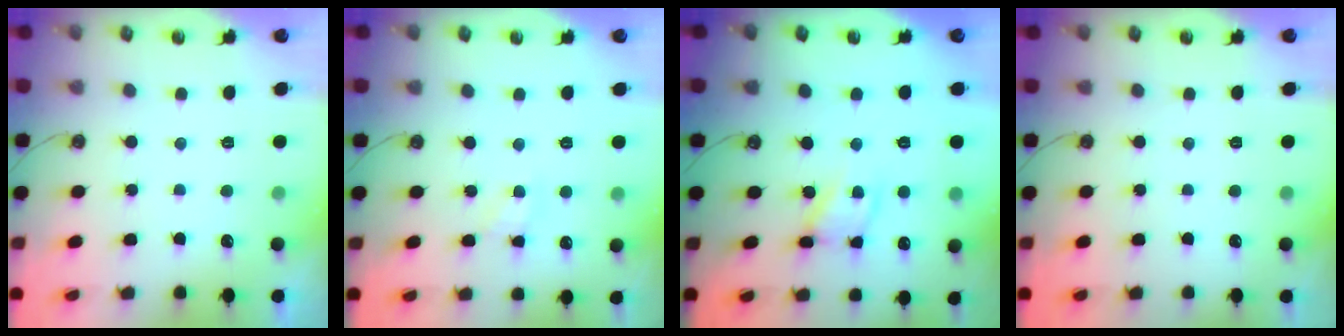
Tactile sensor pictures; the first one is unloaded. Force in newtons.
{"total": 3.9, "press": 3.9, "slide": 0.3}
{"total": 9.9, "press": 9.9, "slide": 0.8}
{"total": 0.0}